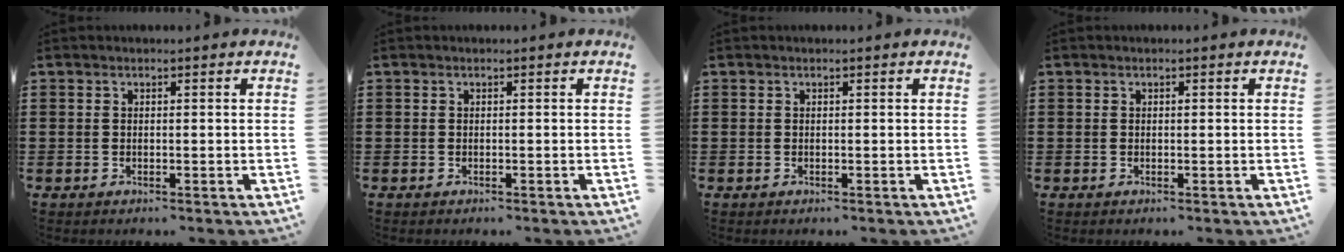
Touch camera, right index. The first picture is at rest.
{"total": 0.0}
{"total": 0.0}
{"total": 0.0}